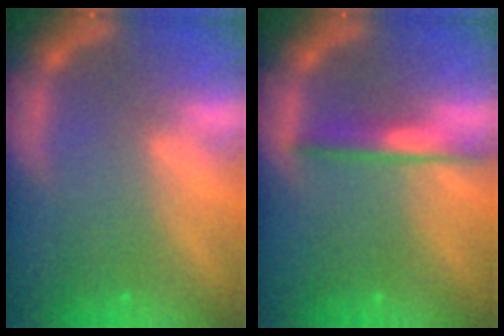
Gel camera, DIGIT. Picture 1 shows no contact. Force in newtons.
{"total": 3.0}